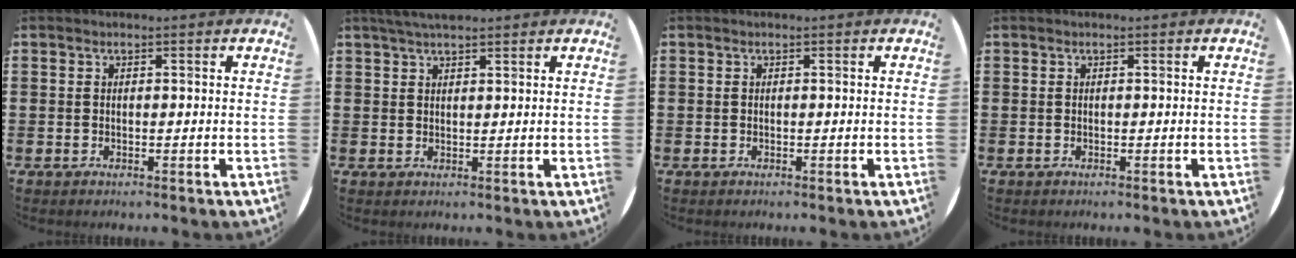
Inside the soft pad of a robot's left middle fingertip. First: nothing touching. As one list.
[{"total": 2.7, "force": [2.4, 0.4, 1.2], "torque": [-0.027, 0.001, 0.043]}, {"total": 0.0}, {"total": 0.0}]